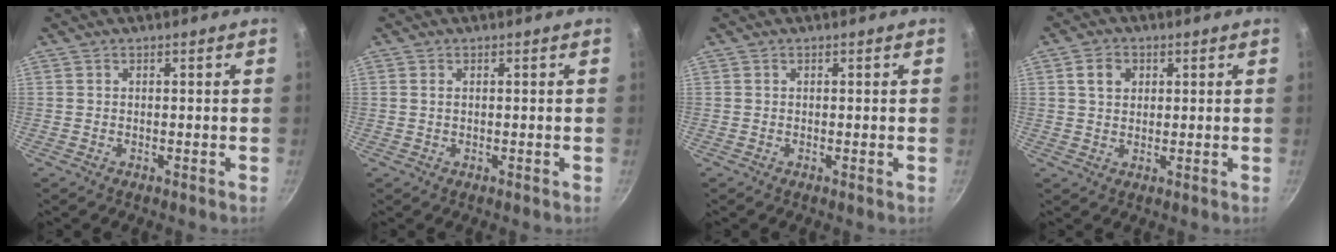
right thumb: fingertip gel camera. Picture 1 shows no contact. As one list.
[{"total": 0.8, "force": [0.2, 0.5, 0.5], "torque": [-0.010, 0.002, 0.003]}, {"total": 0.0}, {"total": 4.2, "force": [1.3, 3.3, 2.2], "torque": [-0.022, 0.003, 0.022]}]